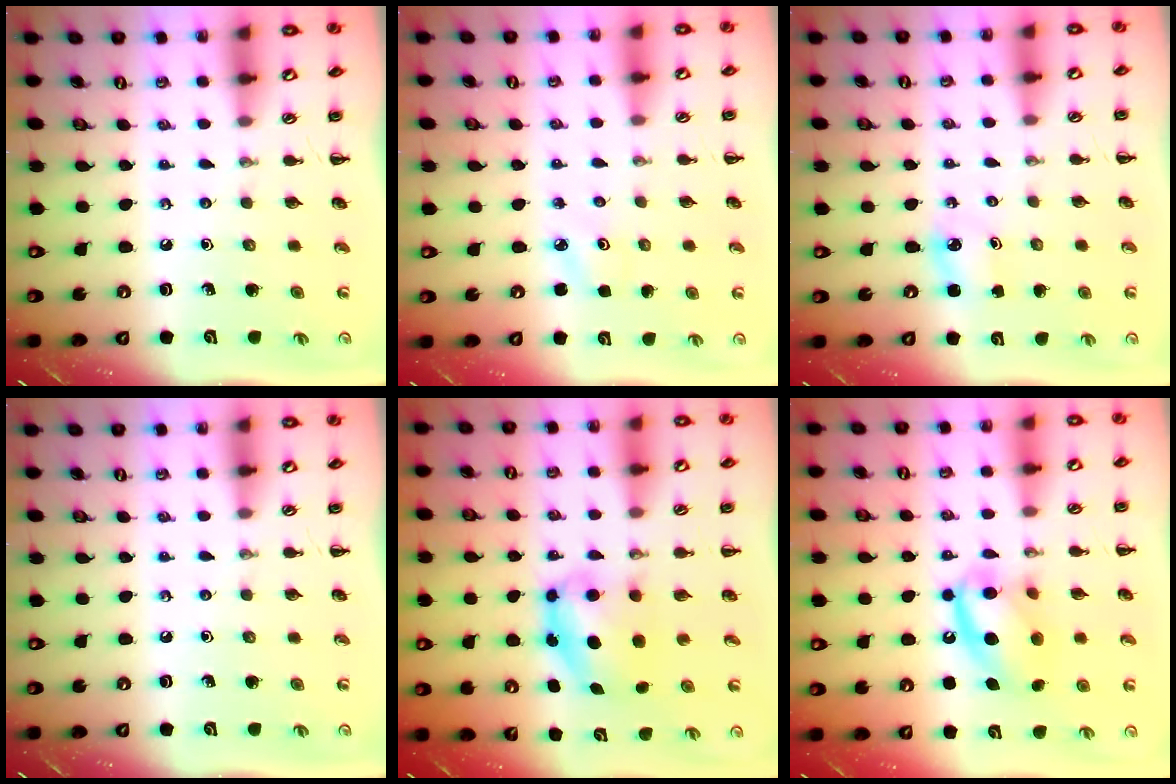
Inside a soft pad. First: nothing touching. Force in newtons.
{"total": 2.1, "press": 2.0, "slide": 0.6}
{"total": 2.2, "press": 2.2, "slide": 0.3}
{"total": 0.0}
{"total": 6.4, "press": 6.3, "slide": 0.6}
{"total": 14.6, "press": 14.5, "slide": 2.0}